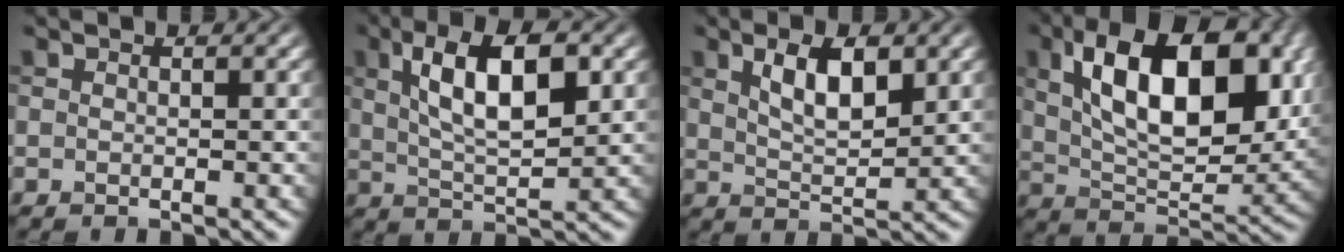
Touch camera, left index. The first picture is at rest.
{"total": 8.1, "force": [2.5, 3.0, 7.1], "torque": [-0.119, 0.009, 0.042]}
{"total": 4.7, "force": [1.9, 1.8, 3.8], "torque": [-0.074, 0.002, 0.037]}
{"total": 12.8, "force": [3.7, 6.7, 10.3], "torque": [-0.152, 0.003, 0.063]}